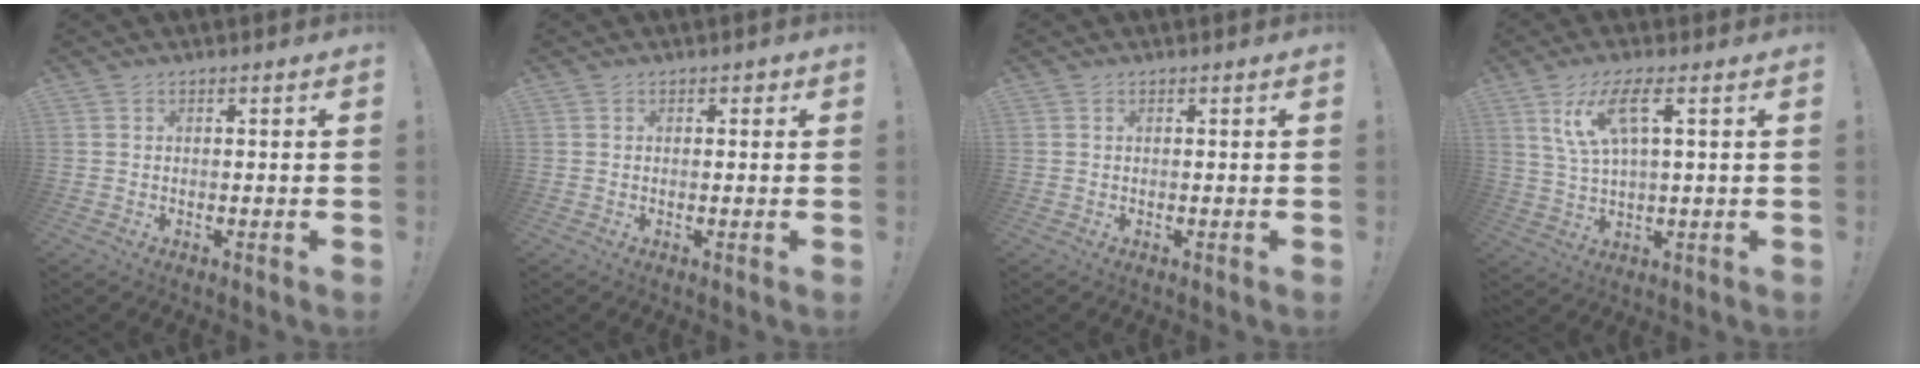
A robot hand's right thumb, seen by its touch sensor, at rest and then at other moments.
{"total": 0.9, "force": [0.1, 0.8, 0.3], "torque": [0.010, -0.002, -0.002]}
{"total": 0.0}
{"total": 9.9, "force": [4.2, 2.6, 8.6], "torque": [-0.158, -0.006, 0.076]}